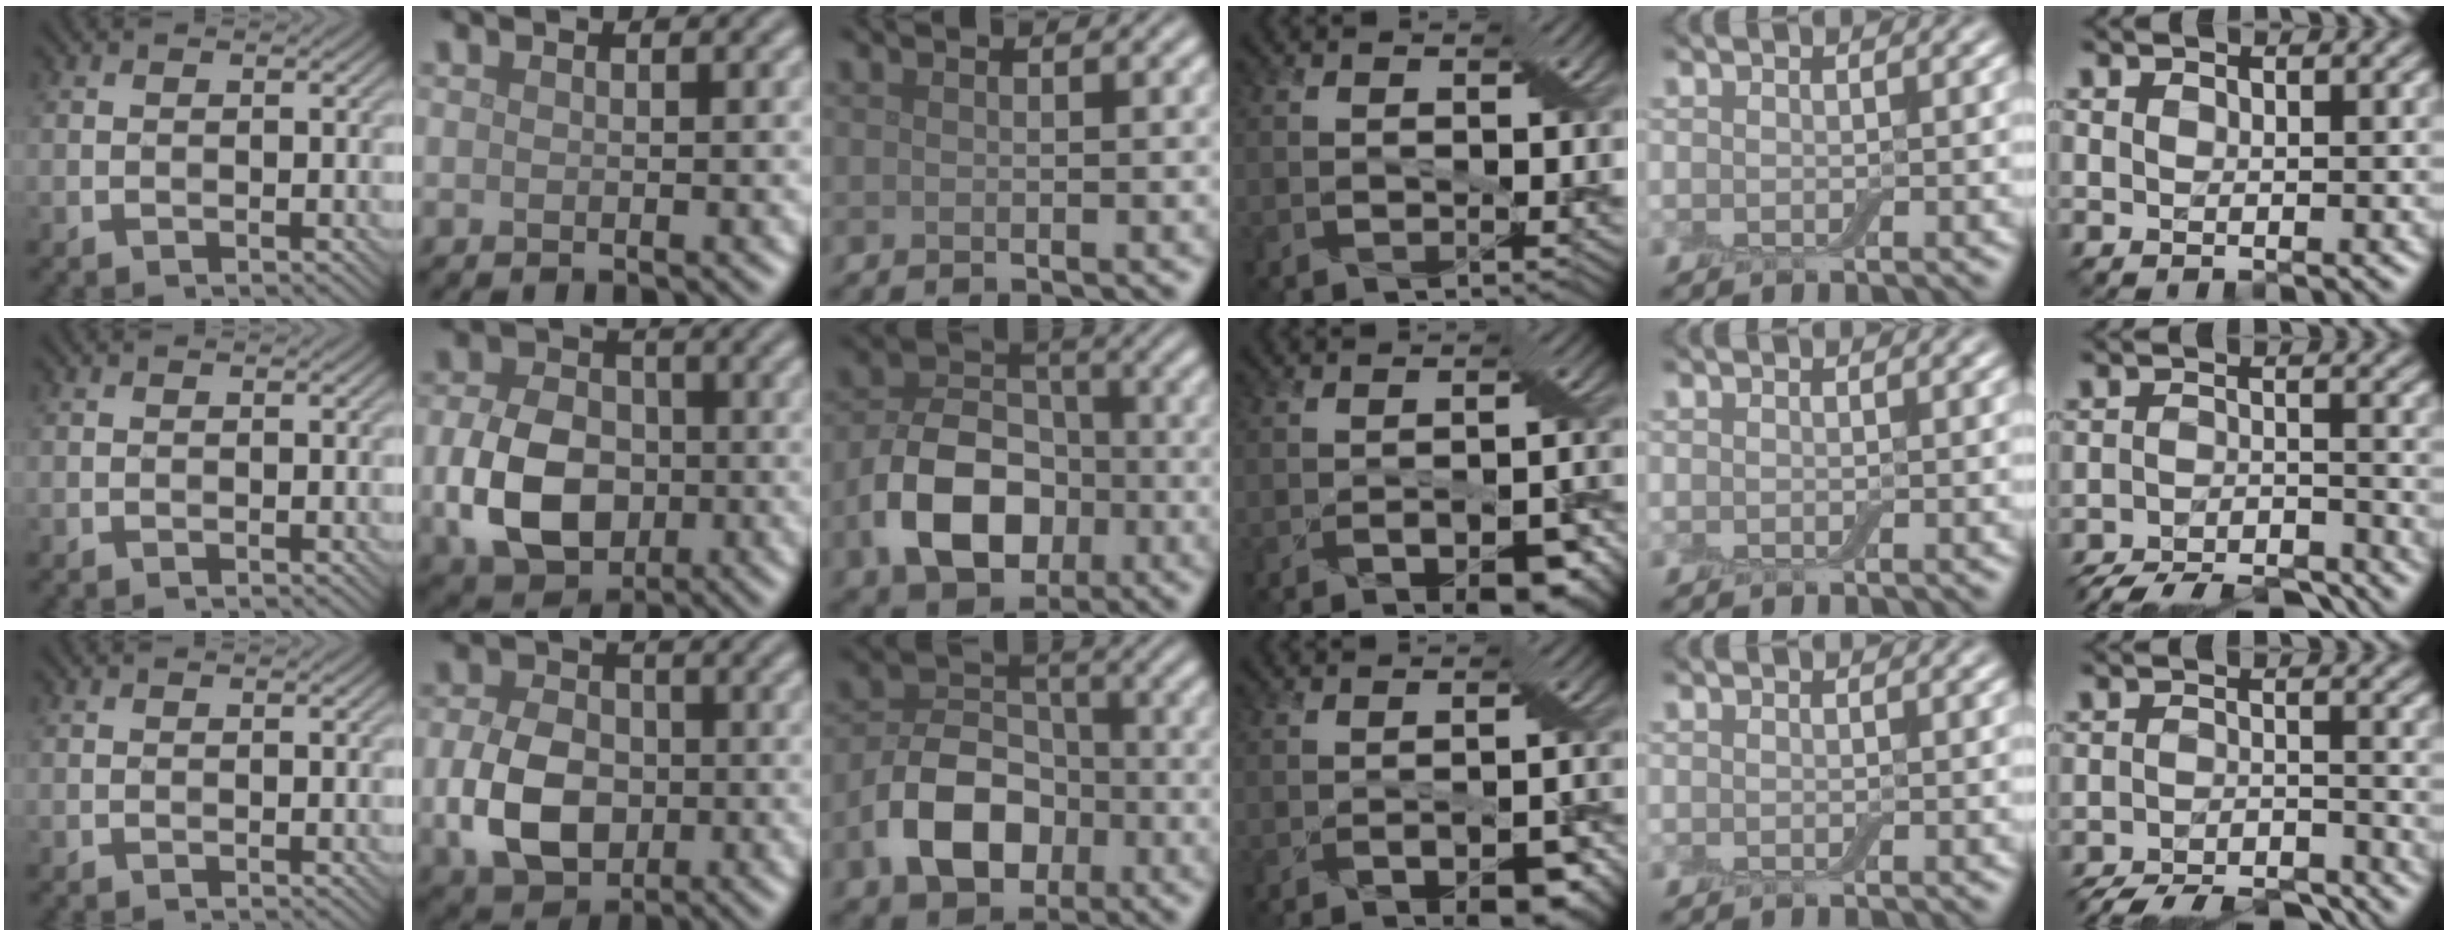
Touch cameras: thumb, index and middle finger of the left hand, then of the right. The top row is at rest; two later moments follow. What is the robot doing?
{"motion": "fold", "object": "apron"}